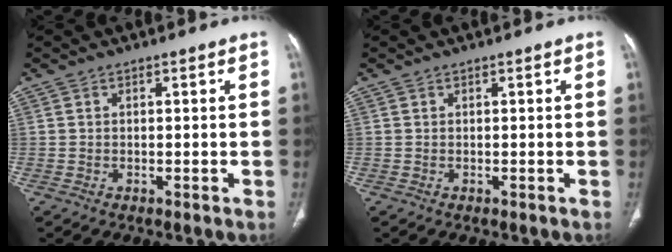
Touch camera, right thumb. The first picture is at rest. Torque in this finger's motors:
{"motor_torque": [-0.18, 0.17, -0.19, 0.29, 0.01]}